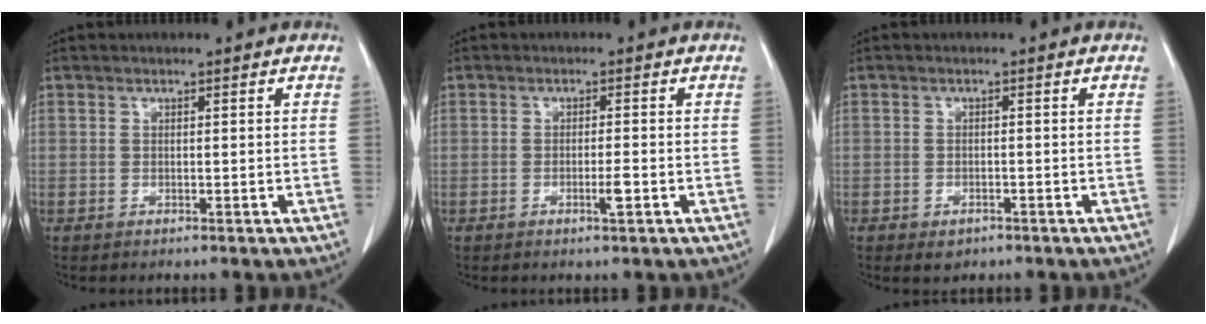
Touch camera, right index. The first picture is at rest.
{"total": 2.0, "force": [-0.8, 0.0, 1.9], "torque": [-0.034, -0.003, -0.014]}
{"total": 2.0, "force": [-1.2, 1.3, 0.9], "torque": [-0.011, 0.002, -0.007]}